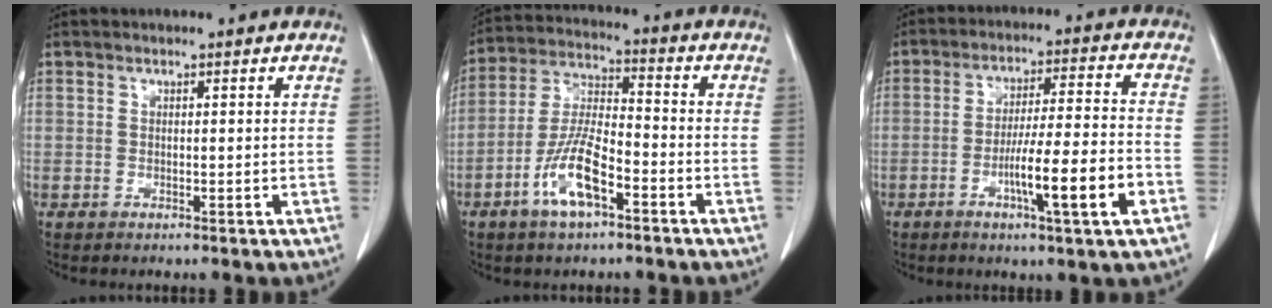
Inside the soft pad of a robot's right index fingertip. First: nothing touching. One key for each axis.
{"total": 9.9, "fx": -4.8, "fy": 2.5, "fz": 8.3, "tx": -0.180, "ty": -0.002, "tz": -0.092}
{"total": 11.6, "fx": -4.4, "fy": -0.1, "fz": 10.7, "tx": -0.178, "ty": -0.003, "tz": -0.071}